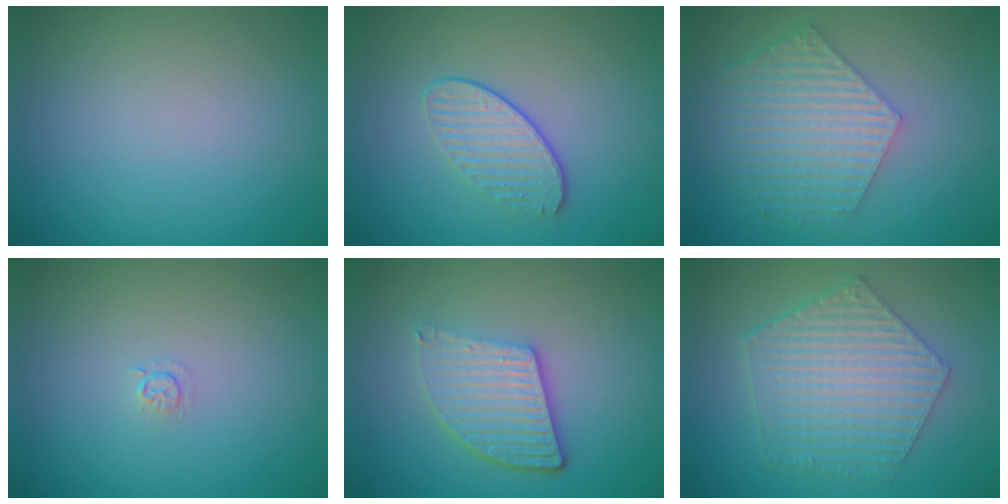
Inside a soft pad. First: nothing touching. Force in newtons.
{"total": 2.2, "press": 1.8, "slide": 1.2}
{"total": 5.9, "press": 4.5, "slide": 3.8}
{"total": 0.7, "press": 0.3, "slide": 0.6}
{"total": 5.0, "press": 3.7, "slide": 3.4}
{"total": 6.2, "press": 4.8, "slide": 4.0}